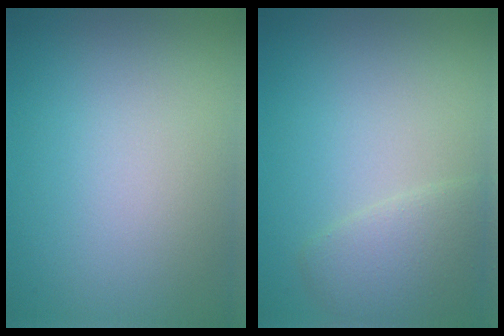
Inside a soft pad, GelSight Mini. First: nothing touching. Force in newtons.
{"total": 2.8, "press": 2.8, "slide": 0.2}